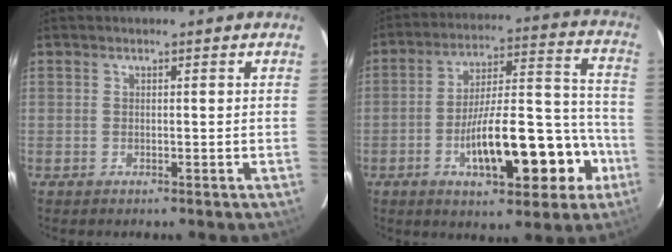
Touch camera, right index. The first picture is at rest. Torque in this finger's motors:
{"motor_torque": [1.16, -0.98, 0.81, 0.21]}